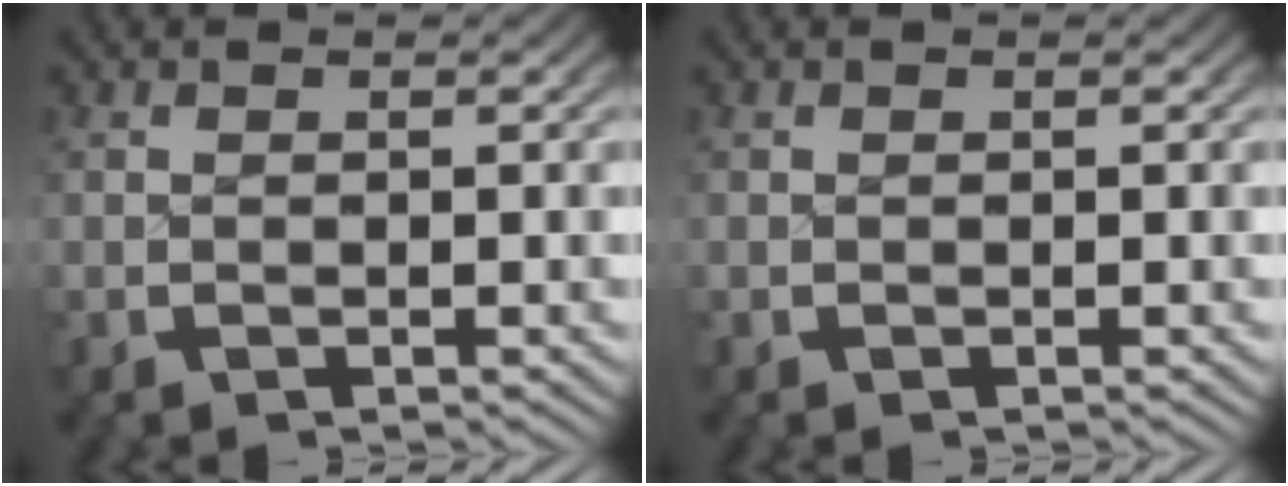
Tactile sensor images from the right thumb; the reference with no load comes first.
{"total": 0.0}